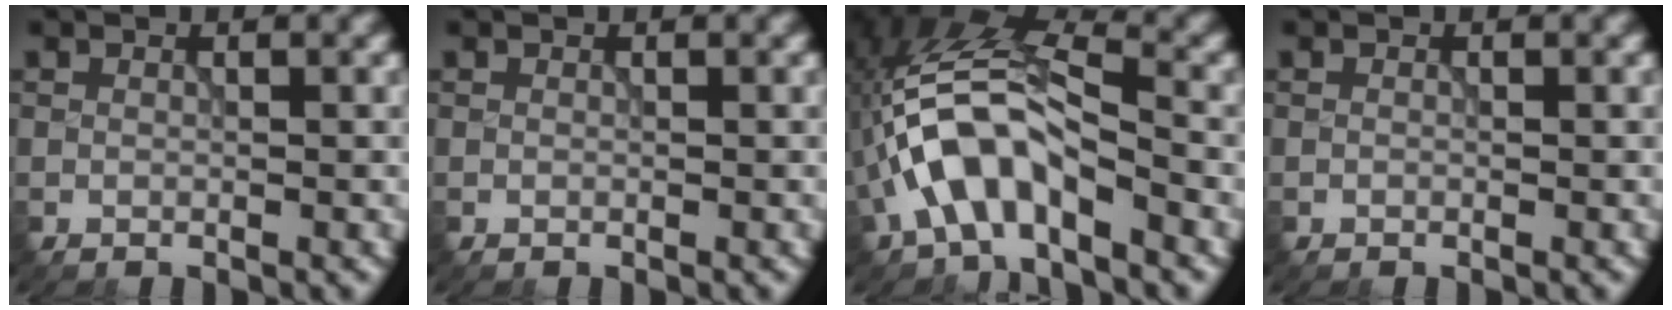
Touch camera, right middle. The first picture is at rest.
{"total": 0.0}
{"total": 7.7, "force": [-2.9, 3.4, 6.2], "torque": [-0.131, 0.015, -0.052]}
{"total": 0.0}